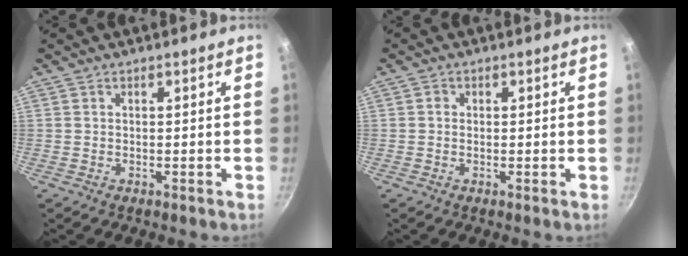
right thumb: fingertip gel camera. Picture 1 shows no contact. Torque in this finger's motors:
{"motor_torque": [2.59, 2.42, 0.01, 0.30, -0.04]}